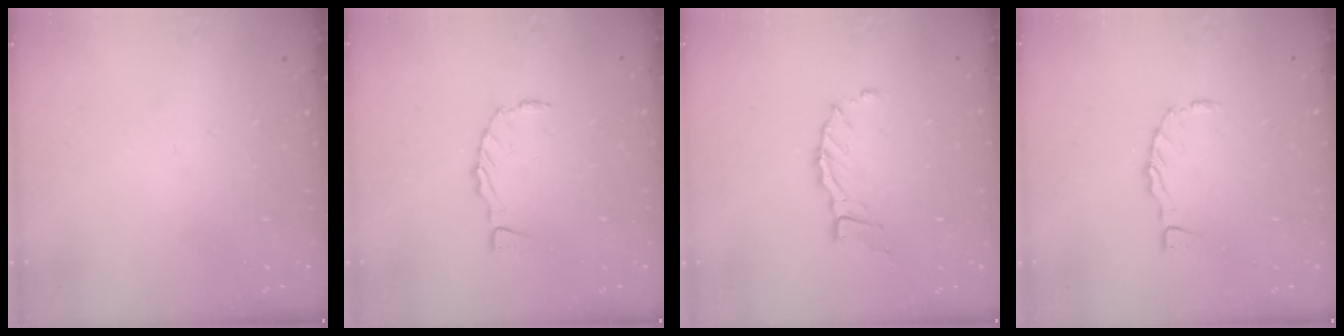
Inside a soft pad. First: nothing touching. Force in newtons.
{"total": 0.6, "press": 0.6, "slide": 0.2}
{"total": 7.9, "press": 7.9, "slide": 0.7}
{"total": 0.0}